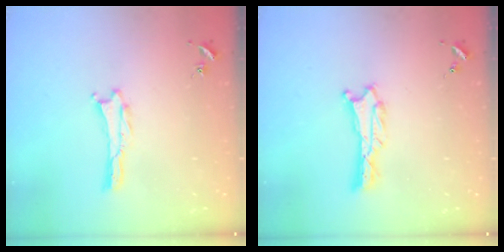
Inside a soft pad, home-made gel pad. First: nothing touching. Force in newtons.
{"total": 0.9, "press": 0.9, "slide": 0.1}